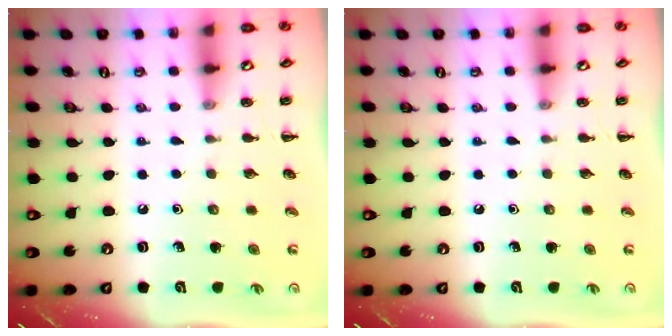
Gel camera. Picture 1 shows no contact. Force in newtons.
{"total": 0.0}